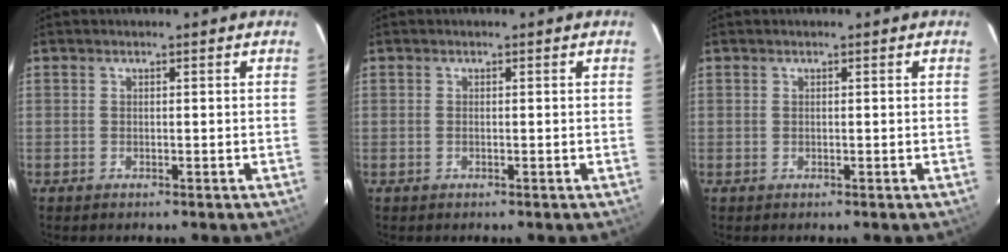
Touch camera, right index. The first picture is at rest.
{"total": 0.0}
{"total": 0.0}